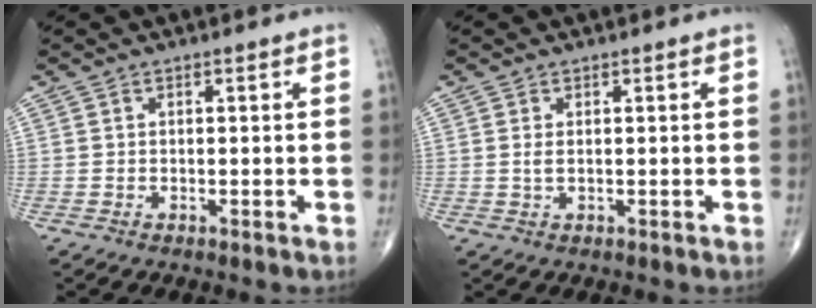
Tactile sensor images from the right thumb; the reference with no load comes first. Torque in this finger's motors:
{"motor_torque": [-0.52, 0.09, 0.20, 0.22, -0.01]}